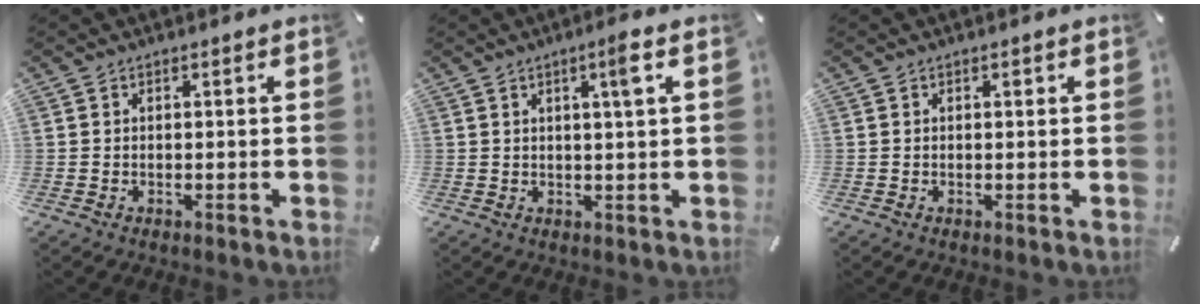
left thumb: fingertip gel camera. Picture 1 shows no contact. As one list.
[{"total": 4.2, "force": [1.9, 0.0, 3.8], "torque": [-0.069, -0.005, 0.026]}, {"total": 0.8, "force": [0.3, 0.4, 0.7], "torque": [-0.013, 0.003, 0.005]}]